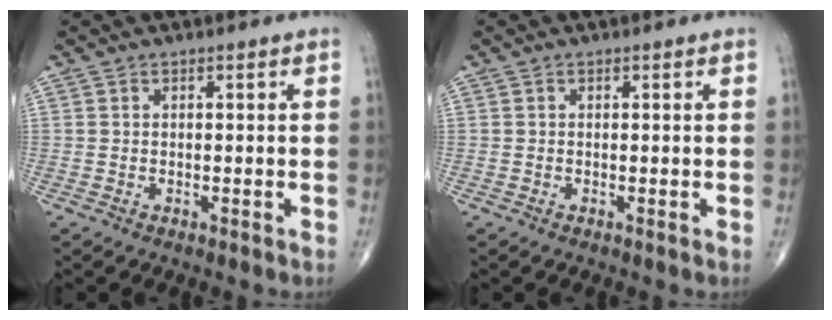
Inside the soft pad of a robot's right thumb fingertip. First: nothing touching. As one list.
[{"total": 0.0}]